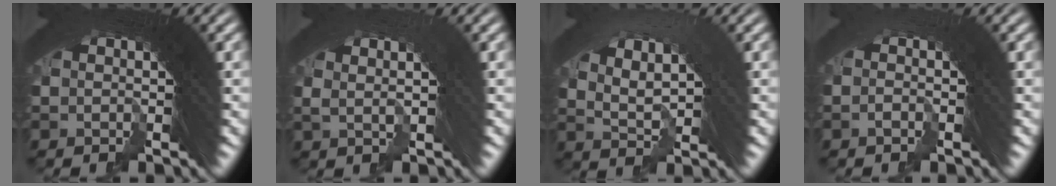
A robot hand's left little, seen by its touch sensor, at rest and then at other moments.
{"total": 1.4, "force": [0.6, -0.3, 1.2], "torque": [-0.004, 0.014, 0.012]}
{"total": 2.7, "force": [0.8, 1.0, 2.4], "torque": [-0.023, 0.006, 0.020]}
{"total": 1.9, "force": [-1.6, -0.6, -0.8], "torque": [0.025, 0.010, -0.036]}